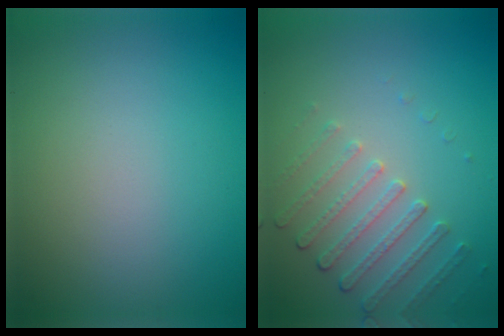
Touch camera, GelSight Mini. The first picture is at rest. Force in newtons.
{"total": 2.2, "press": 1.8, "slide": 1.2}